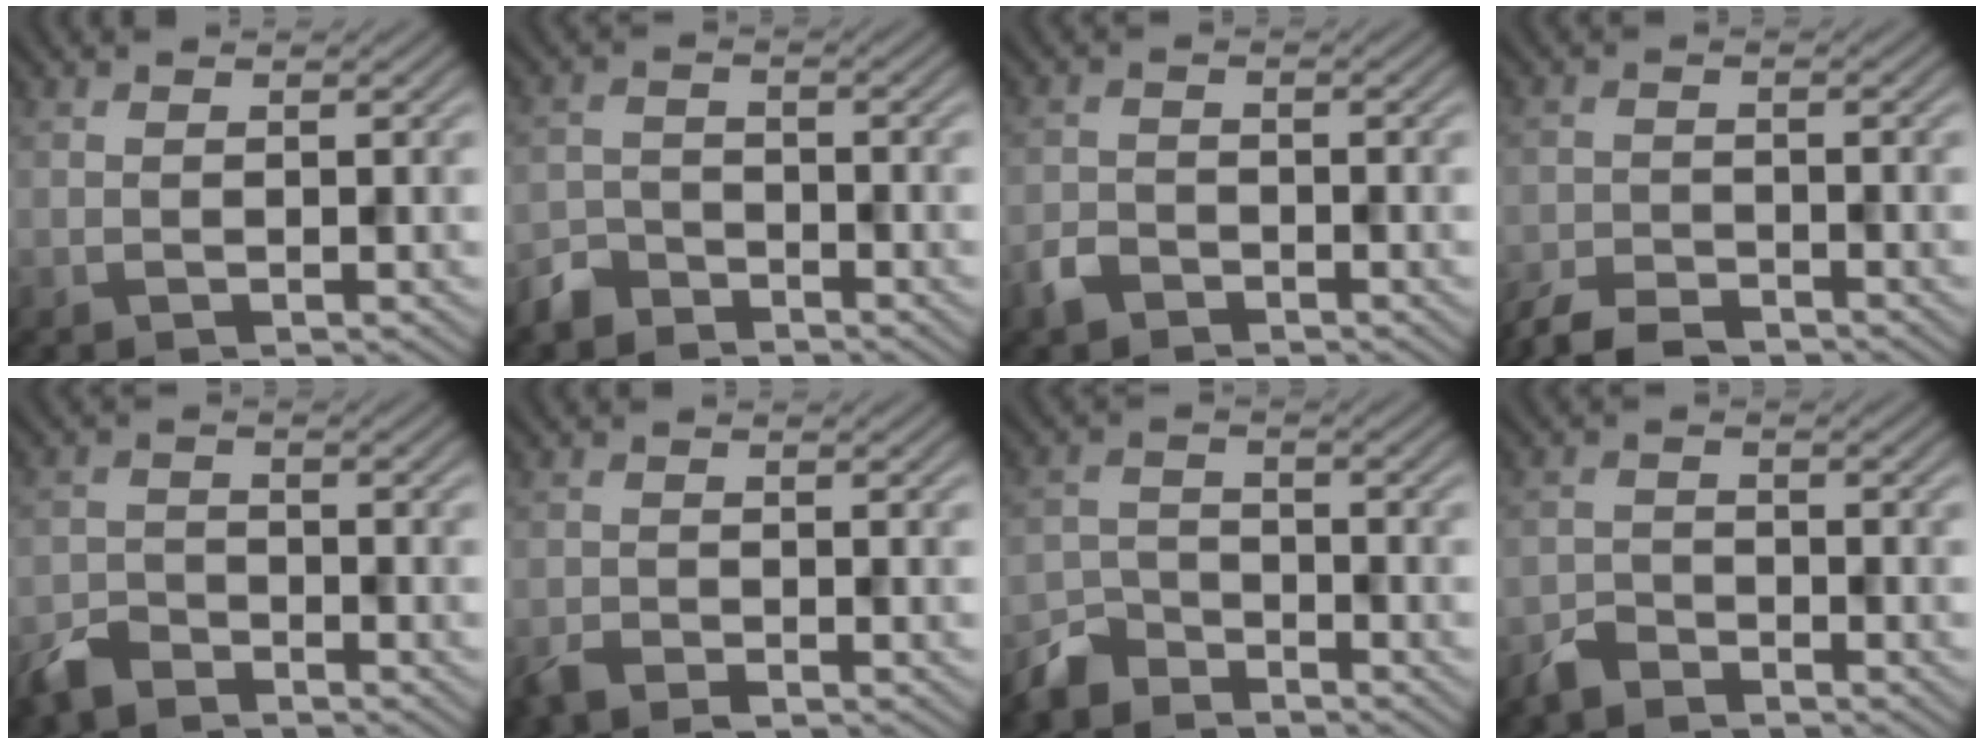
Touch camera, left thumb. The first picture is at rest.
{"total": 3.6, "force": [-3.1, 1.6, 0.7], "torque": [-0.016, -0.001, -0.074]}
{"total": 2.6, "force": [-2.0, 1.4, 0.8], "torque": [-0.020, -0.002, -0.048]}
{"total": 5.3, "force": [-4.7, 1.2, 2.1], "torque": [-0.039, -0.011, -0.094]}
{"total": 3.8, "force": [-3.3, 1.5, 1.1], "torque": [-0.025, -0.005, -0.076]}
{"total": 2.5, "force": [-2.1, 0.7, 1.1], "torque": [-0.026, -0.008, -0.045]}
{"total": 4.8, "force": [-4.2, 1.9, 1.0], "torque": [-0.022, -0.004, -0.099]}
{"total": 2.7, "force": [-2.4, 1.0, 0.6], "torque": [-0.012, 0.000, -0.056]}